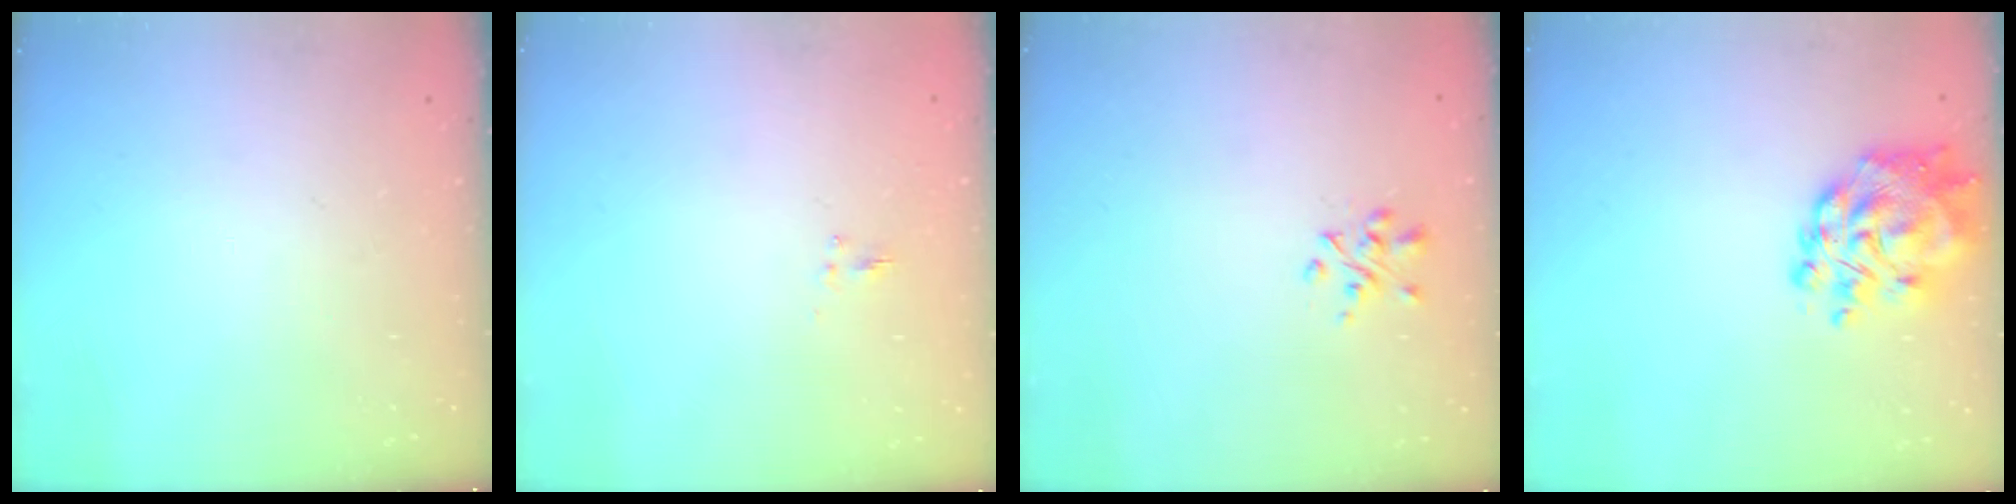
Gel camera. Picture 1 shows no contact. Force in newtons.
{"total": 1.0, "press": 0.8, "slide": 0.6}
{"total": 2.0, "press": 1.9, "slide": 0.5}
{"total": 11.3, "press": 10.8, "slide": 3.4}